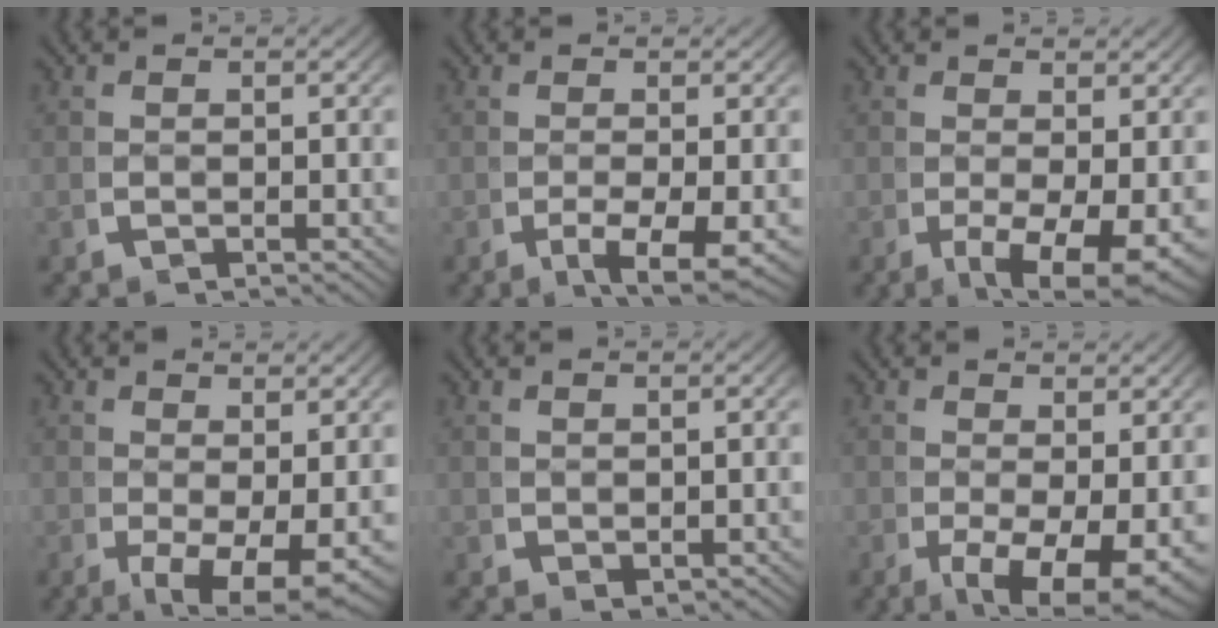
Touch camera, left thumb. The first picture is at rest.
{"total": 4.4, "force": [-1.3, 1.6, 3.8], "torque": [-0.073, -0.022, -0.009]}
{"total": 6.6, "force": [-1.3, 3.6, 5.4], "torque": [-0.099, -0.039, 0.000]}
{"total": 6.5, "force": [-1.0, 3.8, 5.3], "torque": [-0.096, -0.042, 0.005]}
{"total": 1.2, "force": [0.8, 0.8, 0.3], "torque": [-0.013, -0.010, 0.022]}
{"total": 7.7, "force": [-1.4, 4.6, 6.0], "torque": [-0.107, -0.046, 0.001]}